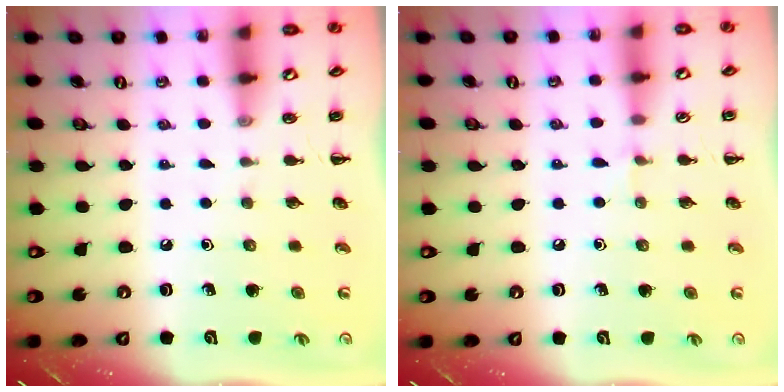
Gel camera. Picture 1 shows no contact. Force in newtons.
{"total": 3.9, "press": 3.6, "slide": 1.4}